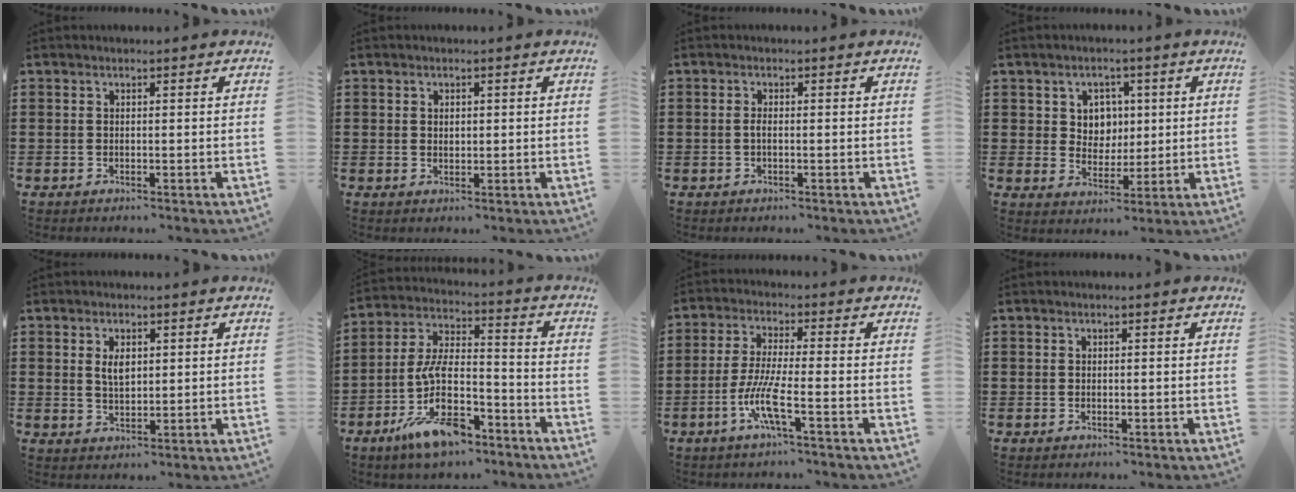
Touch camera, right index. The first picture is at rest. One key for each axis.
{"total": 1.0, "fx": 0.5, "fy": 0.7, "fz": 0.4, "tx": -0.010, "ty": 0.007, "tz": 0.009}
{"total": 1.0, "fx": -0.2, "fy": 0.3, "fz": 0.9, "tx": -0.026, "ty": -0.003, "tz": -0.005}
{"total": 4.8, "fx": 1.7, "fy": 4.3, "fz": 1.2, "tx": -0.035, "ty": 0.013, "tz": 0.027}
{"total": 3.2, "fx": 1.1, "fy": 1.7, "fz": 2.4, "tx": -0.044, "ty": 0.005, "tz": 0.018}
{"total": 12.3, "fx": -6.7, "fy": 5.3, "fz": 8.8, "tx": -0.199, "ty": 0.011, "tz": -0.134}
{"total": 7.2, "fx": -3.0, "fy": 0.8, "fz": 6.4, "tx": -0.140, "ty": -0.014, "tz": -0.063}
{"total": 0.0}